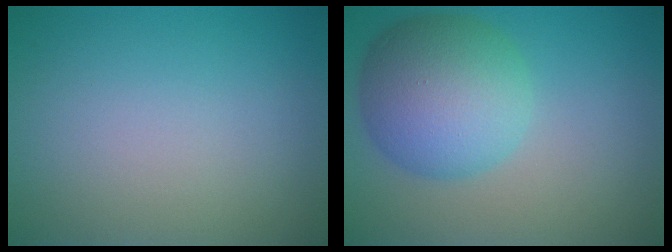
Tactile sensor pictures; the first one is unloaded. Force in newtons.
{"total": 7.9, "press": 7.9, "slide": 0.1}